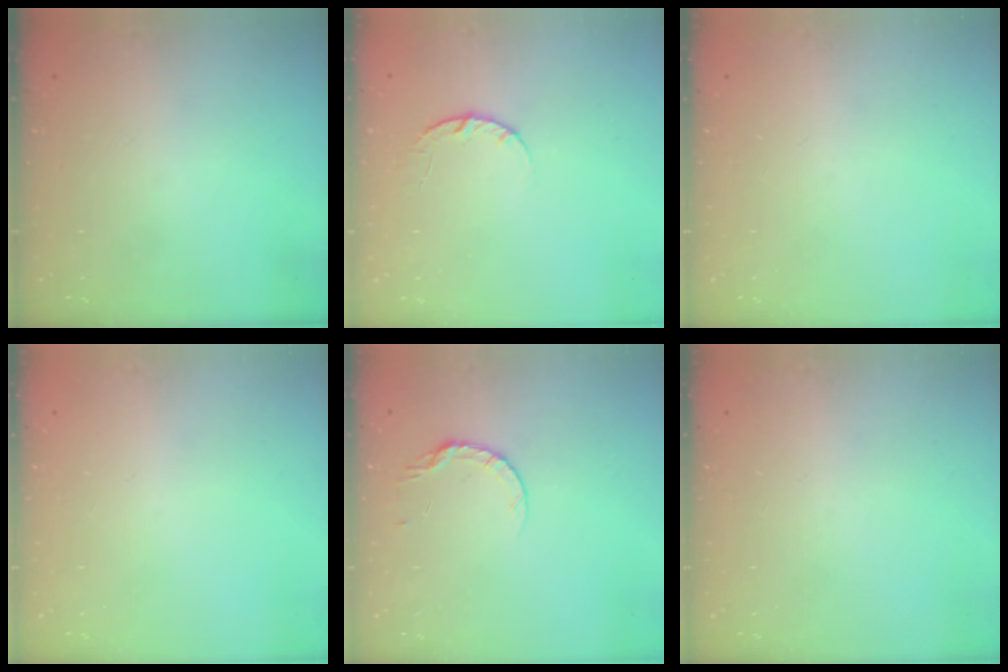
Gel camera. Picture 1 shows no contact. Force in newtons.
{"total": 3.2, "press": 3.1, "slide": 0.5}
{"total": 0.0}
{"total": 0.0}
{"total": 5.3, "press": 5.2, "slide": 0.6}
{"total": 0.0}